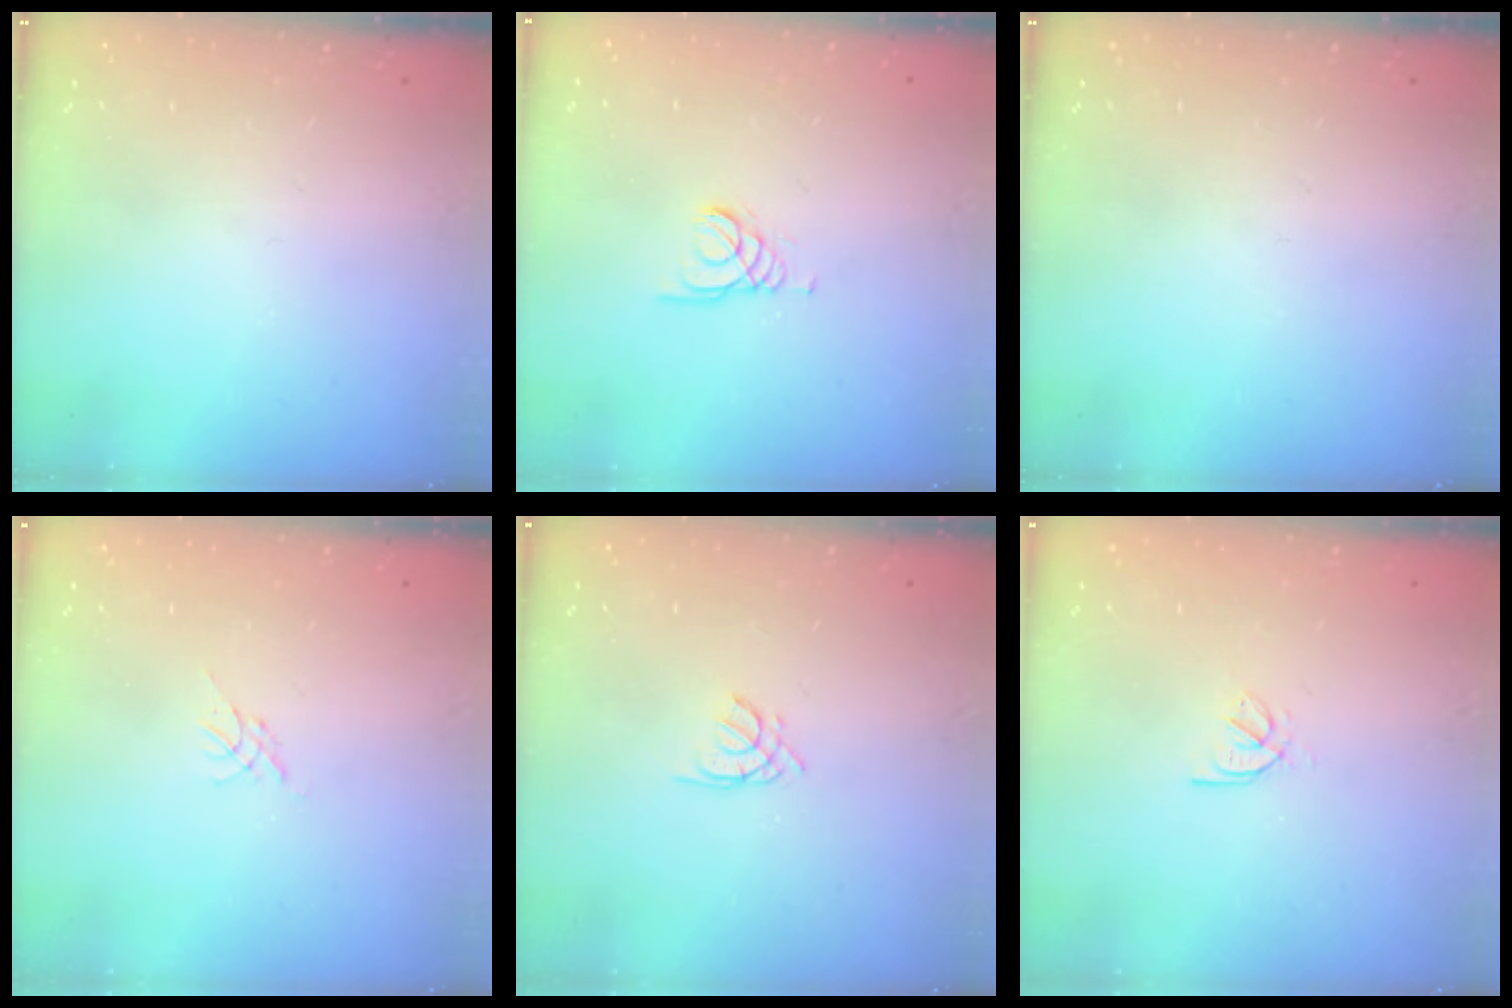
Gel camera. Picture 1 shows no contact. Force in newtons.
{"total": 1.5, "press": 1.5, "slide": 0.1}
{"total": 0.0}
{"total": 0.0}
{"total": 1.4, "press": 1.3, "slide": 0.3}
{"total": 2.5, "press": 2.4, "slide": 0.5}